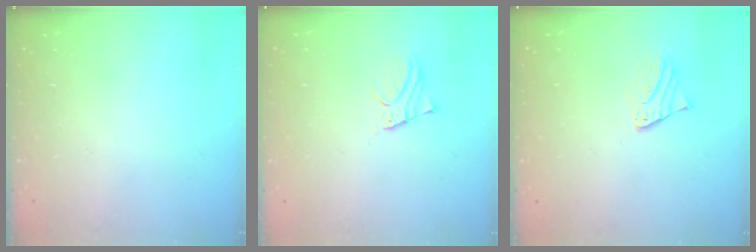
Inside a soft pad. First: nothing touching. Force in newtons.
{"total": 2.1, "press": 2.1, "slide": 0.2}
{"total": 2.1, "press": 2.1, "slide": 0.1}